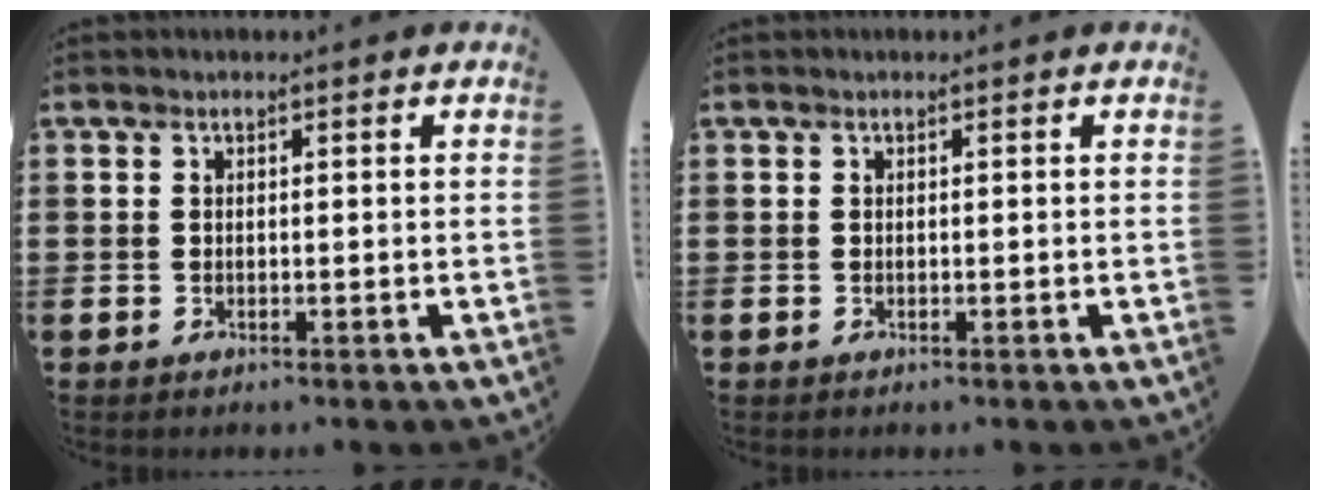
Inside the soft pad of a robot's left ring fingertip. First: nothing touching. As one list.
[{"total": 0.0}]